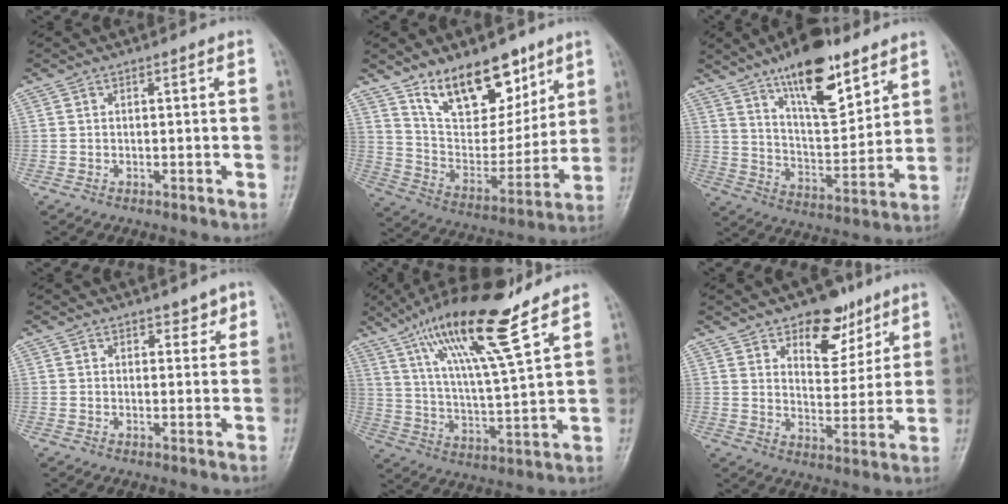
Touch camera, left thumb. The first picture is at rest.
{"total": 17.9, "force": [11.6, 9.2, 10.1], "torque": [-0.102, -0.071, 0.211]}
{"total": 17.6, "force": [11.3, 6.5, 11.7], "torque": [-0.152, -0.066, 0.194]}
{"total": 2.5, "force": [1.8, 1.5, 0.8], "torque": [0.012, -0.009, 0.021]}
{"total": 18.5, "force": [12.0, 3.0, 13.8], "torque": [-0.235, -0.050, 0.216]}
{"total": 11.2, "force": [7.1, 6.3, 6.0], "torque": [-0.047, -0.041, 0.111]}